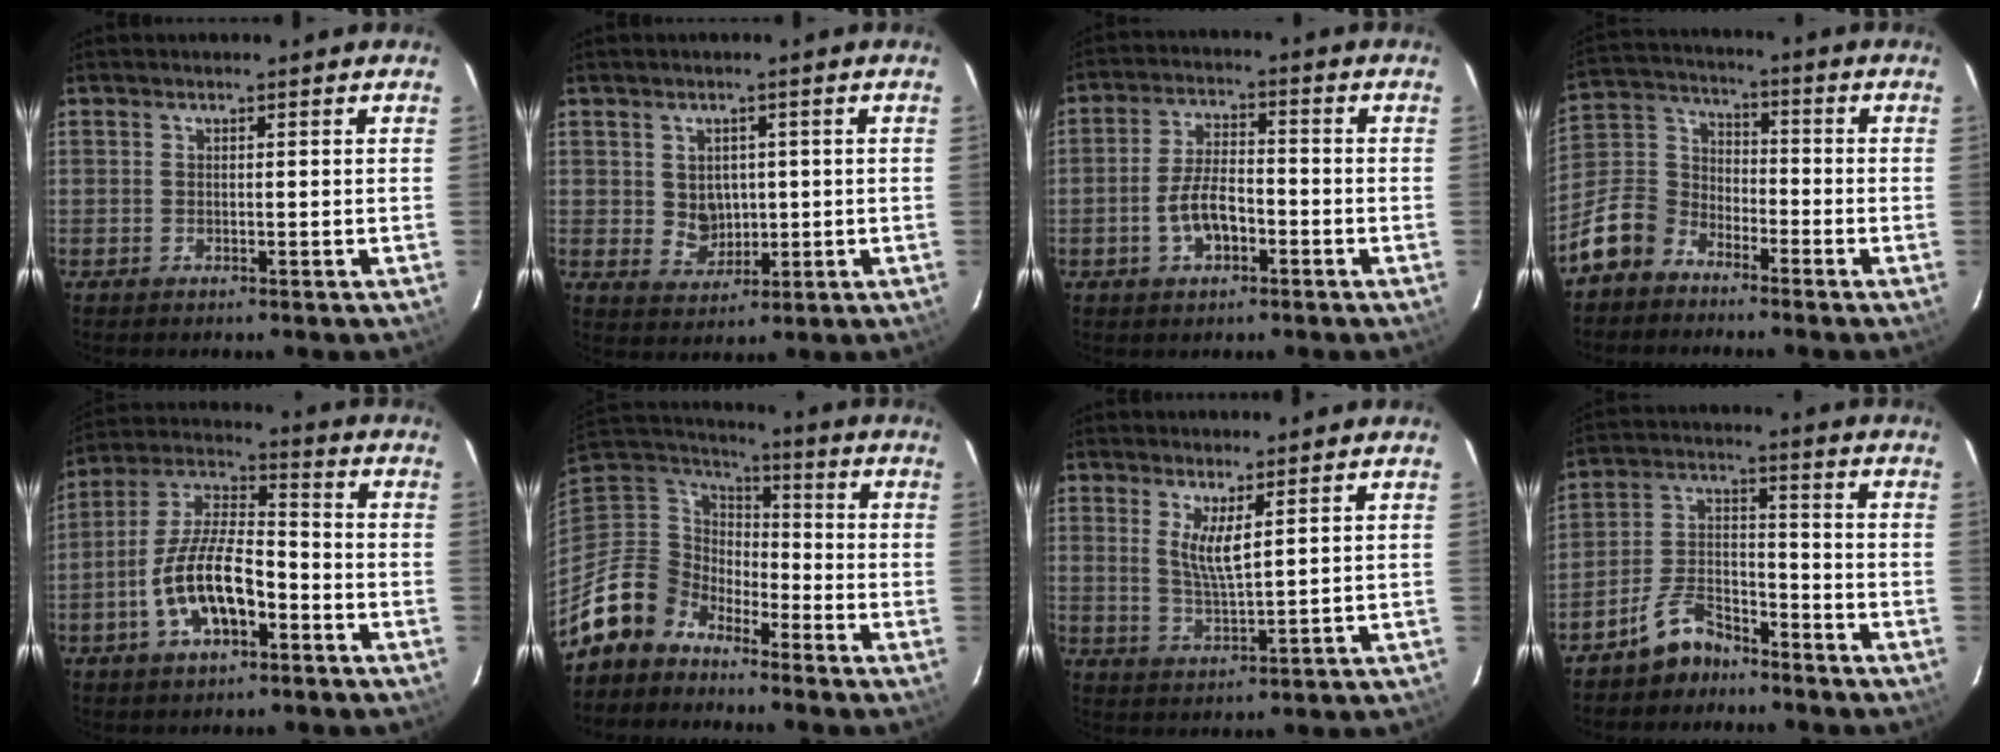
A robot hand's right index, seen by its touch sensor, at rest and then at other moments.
{"total": 4.5, "force": [0.6, 4.0, 1.9], "torque": [-0.034, 0.005, 0.022]}
{"total": 7.2, "force": [-2.8, 3.4, 5.6], "torque": [-0.113, 0.010, -0.045]}
{"total": 11.4, "force": [-7.9, 7.6, 3.2], "torque": [-0.088, 0.045, -0.155]}
{"total": 13.5, "force": [-5.3, 5.6, 11.0], "torque": [-0.222, 0.011, -0.093]}
{"total": 12.1, "force": [-9.2, 7.7, 1.8], "torque": [-0.068, 0.033, -0.182]}
{"total": 5.0, "force": [2.2, 0.9, 4.4], "torque": [-0.085, -0.013, 0.043]}
{"total": 8.1, "force": [-6.5, 3.8, 3.0], "torque": [-0.071, 0.031, -0.115]}